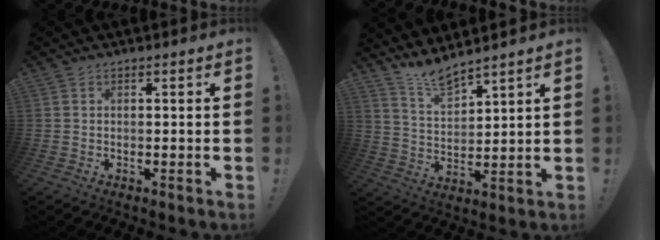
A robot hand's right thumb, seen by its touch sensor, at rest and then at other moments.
{"total": 8.3, "force": [7.7, 1.3, 2.7], "torque": [-0.058, -0.057, 0.144]}